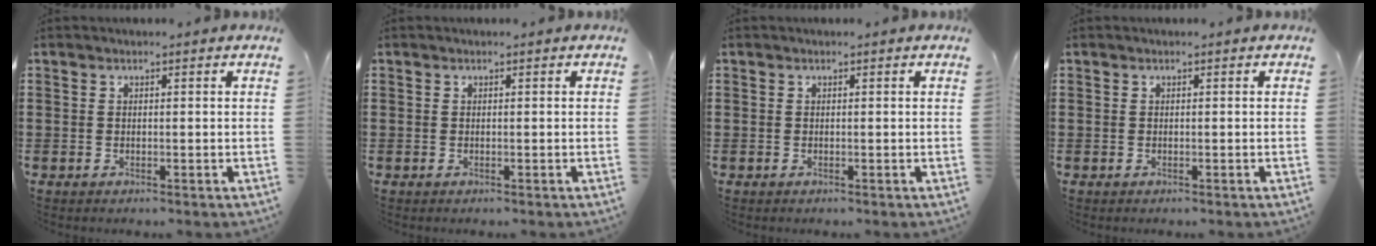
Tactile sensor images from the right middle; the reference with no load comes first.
{"total": 0.0}
{"total": 0.0}
{"total": 0.0}